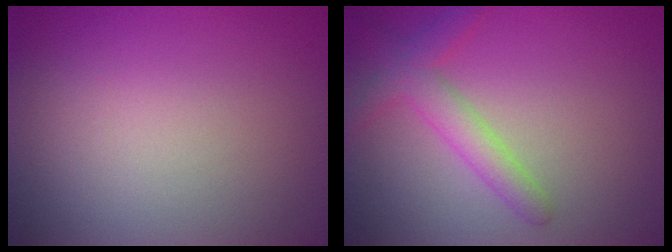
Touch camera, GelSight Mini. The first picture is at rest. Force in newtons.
{"total": 2.2, "press": 2.2, "slide": 0.2}